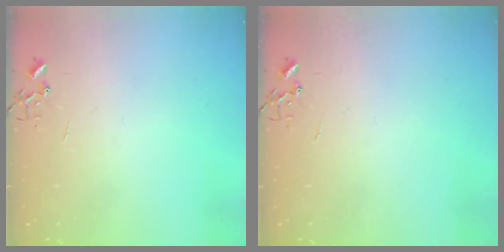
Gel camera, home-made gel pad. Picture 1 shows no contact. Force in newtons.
{"total": 0.0}